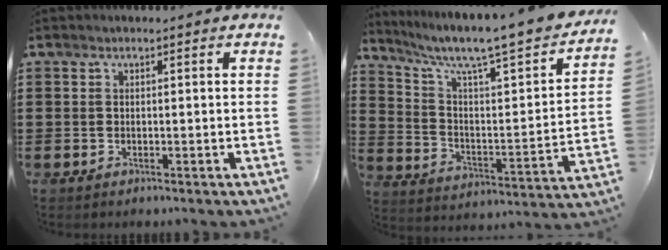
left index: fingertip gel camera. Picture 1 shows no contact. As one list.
[{"total": 7.1, "force": [5.7, 0.6, 4.2], "torque": [-0.099, -0.052, 0.086]}]